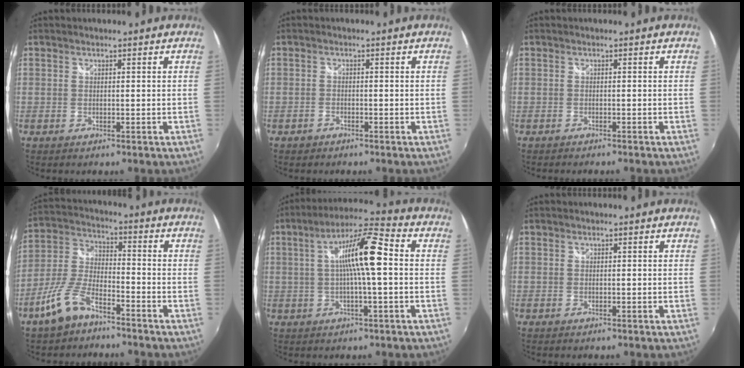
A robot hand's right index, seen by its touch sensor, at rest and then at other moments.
{"total": 1.6, "force": [-1.2, 1.0, 0.1], "torque": [-0.008, -0.002, -0.021]}
{"total": 1.6, "force": [-1.6, 0.3, 0.4], "torque": [-0.016, -0.013, -0.027]}
{"total": 9.4, "force": [-6.4, 3.7, 5.8], "torque": [-0.133, 0.003, -0.123]}
{"total": 11.3, "force": [0.7, 1.3, 11.2], "torque": [-0.199, 0.019, 0.007]}
{"total": 0.0}